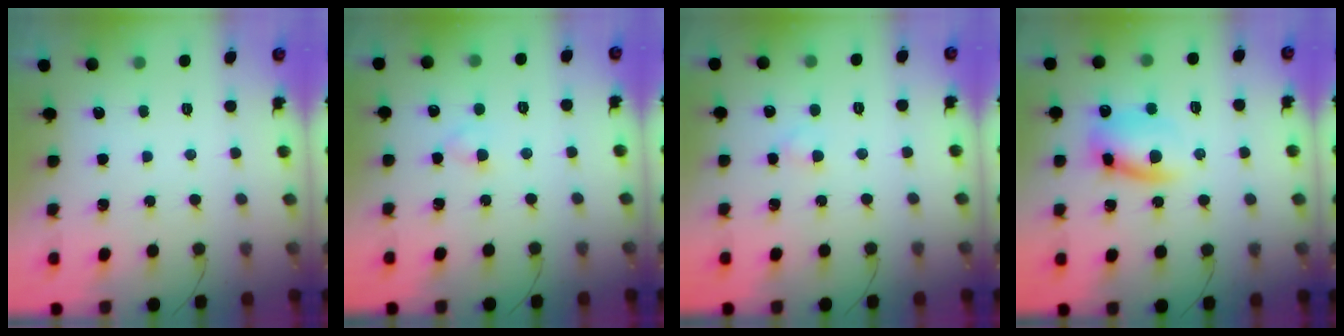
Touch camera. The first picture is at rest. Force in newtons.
{"total": 2.5, "press": 2.3, "slide": 1.0}
{"total": 1.9, "press": 1.7, "slide": 0.9}
{"total": 12.0, "press": 11.9, "slide": 1.8}